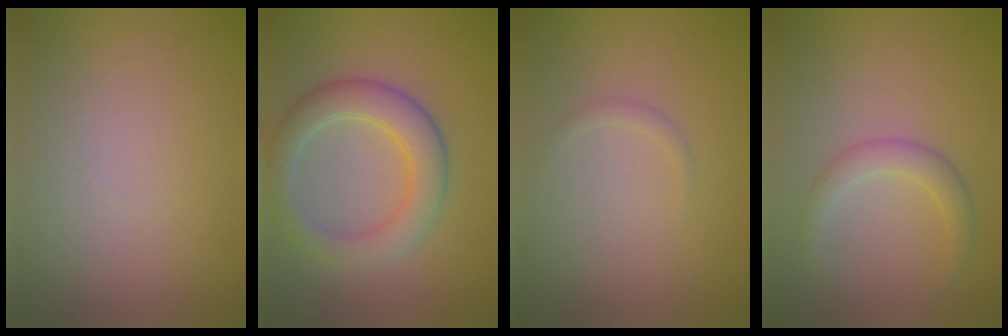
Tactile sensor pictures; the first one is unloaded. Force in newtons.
{"total": 5.0, "press": 4.9, "slide": 0.4}
{"total": 0.6, "press": 0.6, "slide": 0.0}
{"total": 2.2, "press": 2.2, "slide": 0.1}